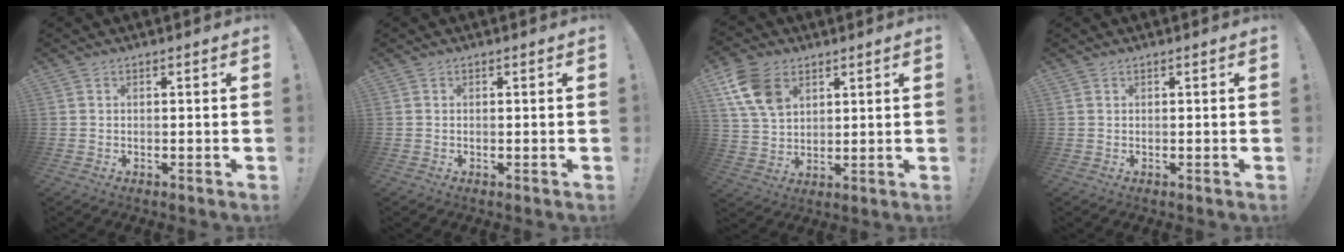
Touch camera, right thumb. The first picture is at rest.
{"total": 0.0}
{"total": 12.8, "force": [6.0, 8.8, 7.1], "torque": [-0.124, -0.015, 0.120]}
{"total": 0.0}